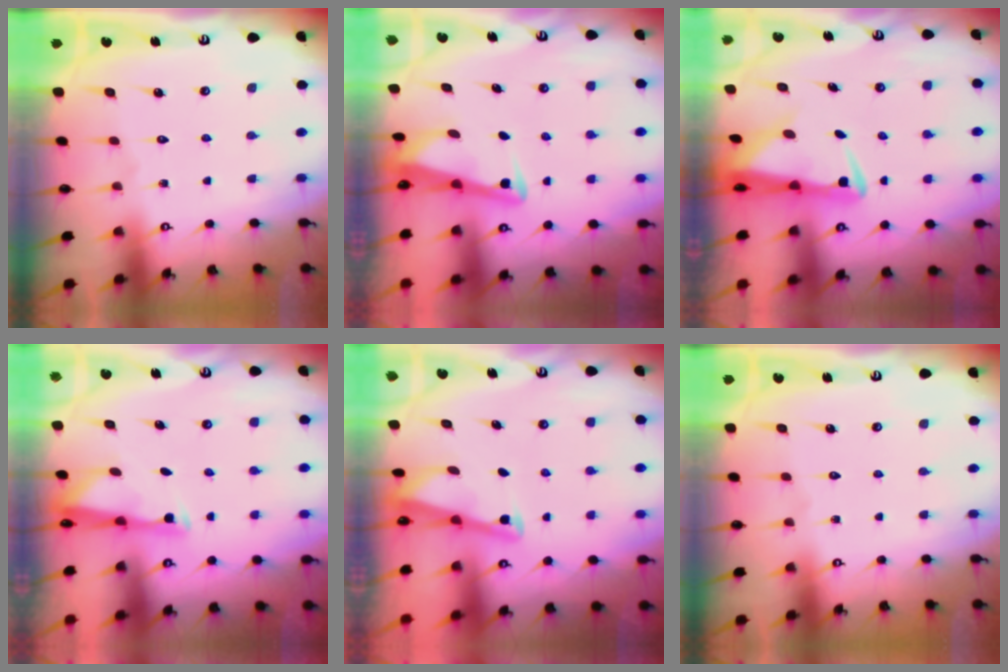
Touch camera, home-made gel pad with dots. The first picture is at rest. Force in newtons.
{"total": 3.3, "press": 3.3, "slide": 0.3}
{"total": 3.3, "press": 3.3, "slide": 0.6}
{"total": 2.9, "press": 2.9, "slide": 0.6}
{"total": 2.9, "press": 2.9, "slide": 0.3}
{"total": 0.0}